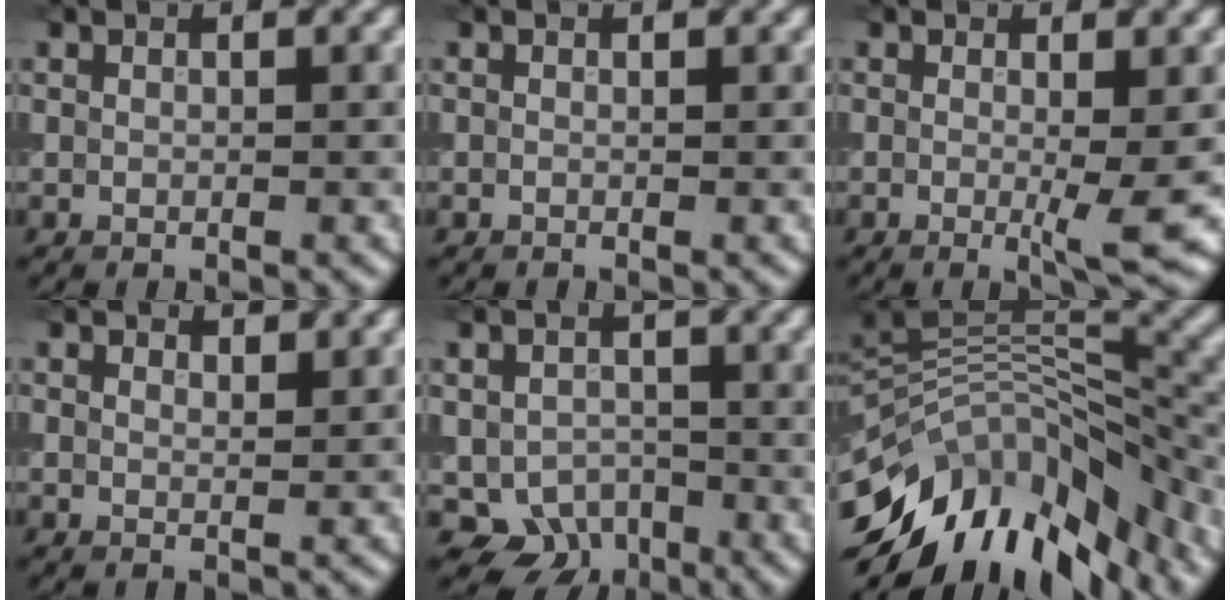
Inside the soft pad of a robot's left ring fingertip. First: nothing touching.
{"total": 0.0}
{"total": 2.7, "force": [-0.2, 0.2, 2.7], "torque": [-0.044, -0.013, -0.005]}
{"total": 1.6, "force": [1.5, 0.5, 0.5], "torque": [-0.008, -0.001, 0.020]}
{"total": 4.0, "force": [-1.6, 3.5, 1.3], "torque": [-0.006, -0.012, -0.023]}
{"total": 13.3, "force": [-7.5, 6.8, 8.6], "torque": [-0.175, 0.020, -0.132]}